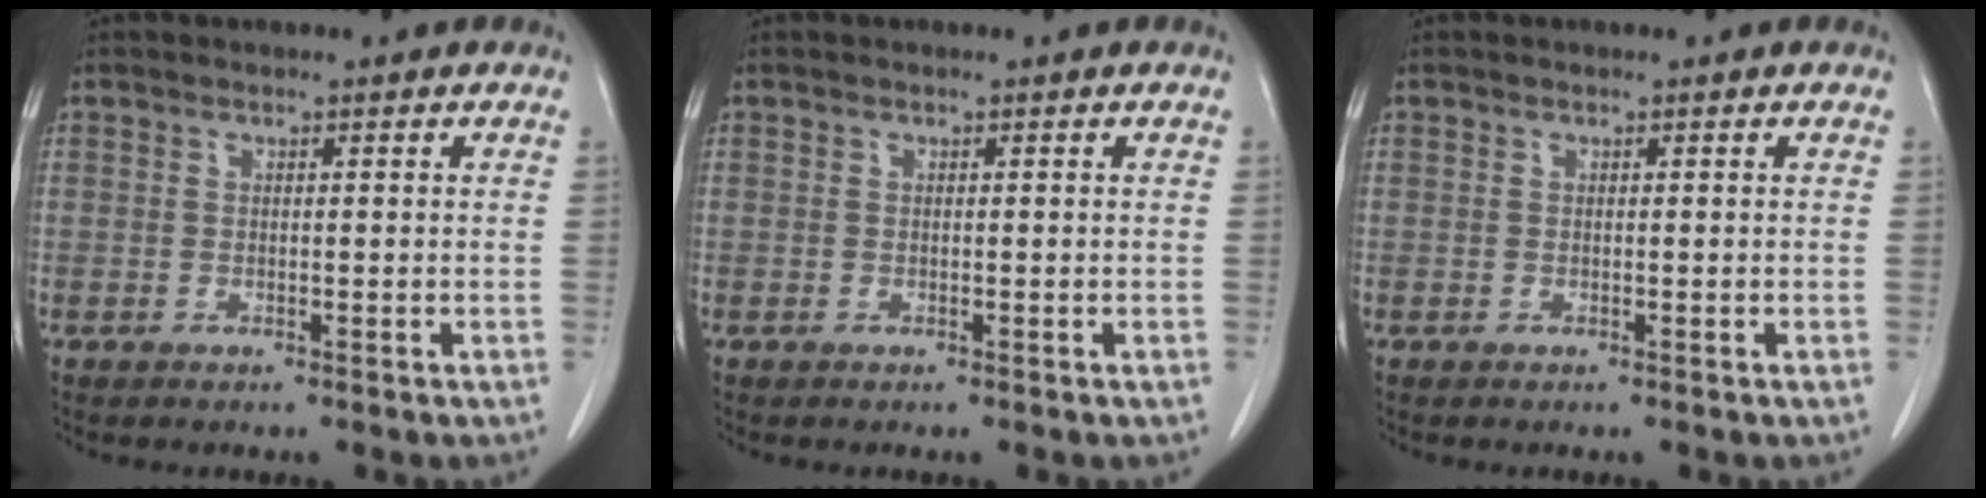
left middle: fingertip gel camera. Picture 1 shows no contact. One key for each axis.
{"total": 0.0}
{"total": 0.0}